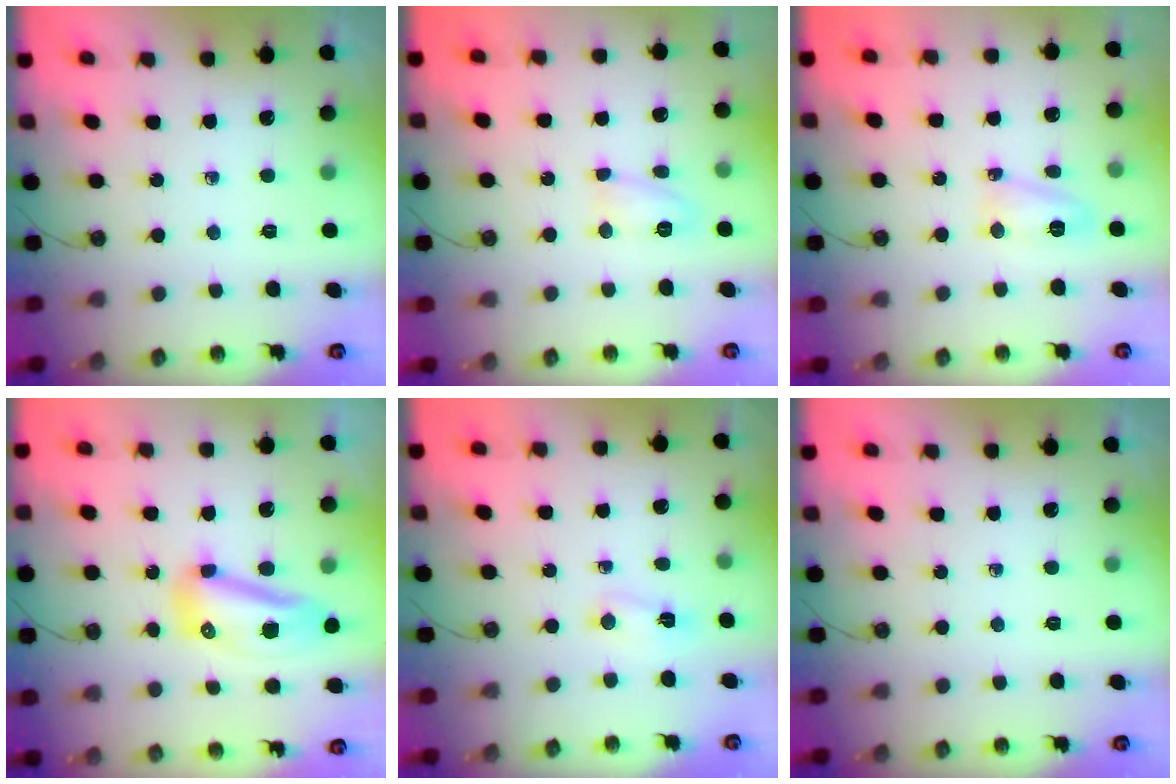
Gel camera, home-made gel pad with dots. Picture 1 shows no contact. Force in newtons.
{"total": 6.3, "press": 6.3, "slide": 0.7}
{"total": 9.2, "press": 6.1, "slide": 6.8}
{"total": 11.8, "press": 11.7, "slide": 1.5}
{"total": 2.0, "press": 2.0, "slide": 0.4}
{"total": 0.0}